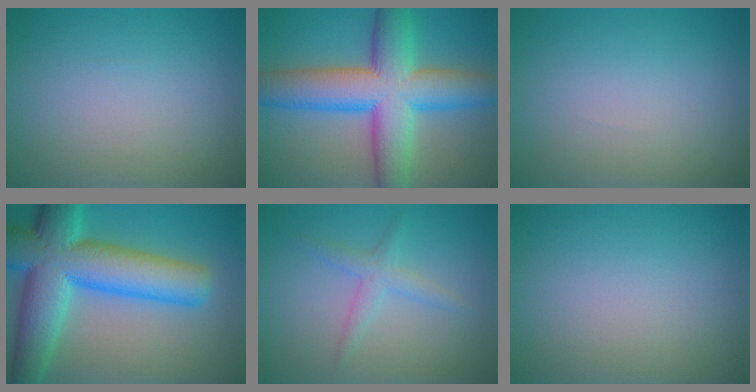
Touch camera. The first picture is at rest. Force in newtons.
{"total": 11.6, "press": 11.6, "slide": 0.3}
{"total": 0.0}
{"total": 13.2, "press": 13.2, "slide": 0.6}
{"total": 2.1, "press": 2.1, "slide": 0.1}
{"total": 0.0}